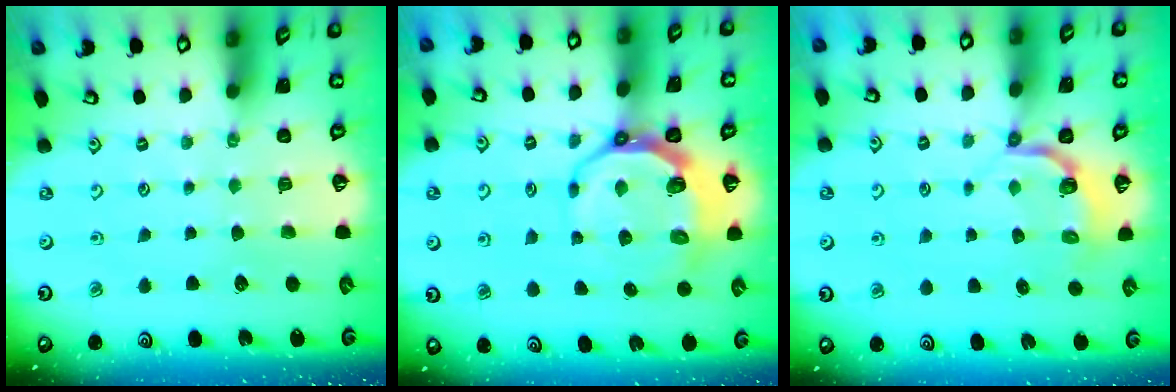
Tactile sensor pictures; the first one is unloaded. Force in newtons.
{"total": 9.4, "press": 8.6, "slide": 3.9}
{"total": 3.9, "press": 2.5, "slide": 3.0}